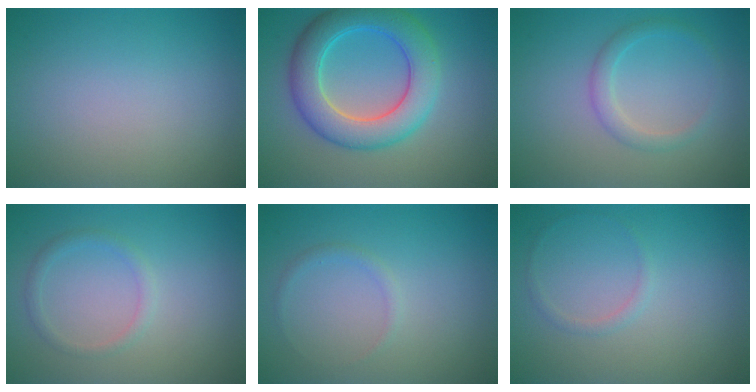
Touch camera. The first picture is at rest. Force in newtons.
{"total": 7.0, "press": 7.0, "slide": 0.3}
{"total": 1.8, "press": 1.8, "slide": 0.1}
{"total": 1.3, "press": 1.3, "slide": 0.1}
{"total": 0.9, "press": 0.8, "slide": 0.1}
{"total": 0.8, "press": 0.8, "slide": 0.1}